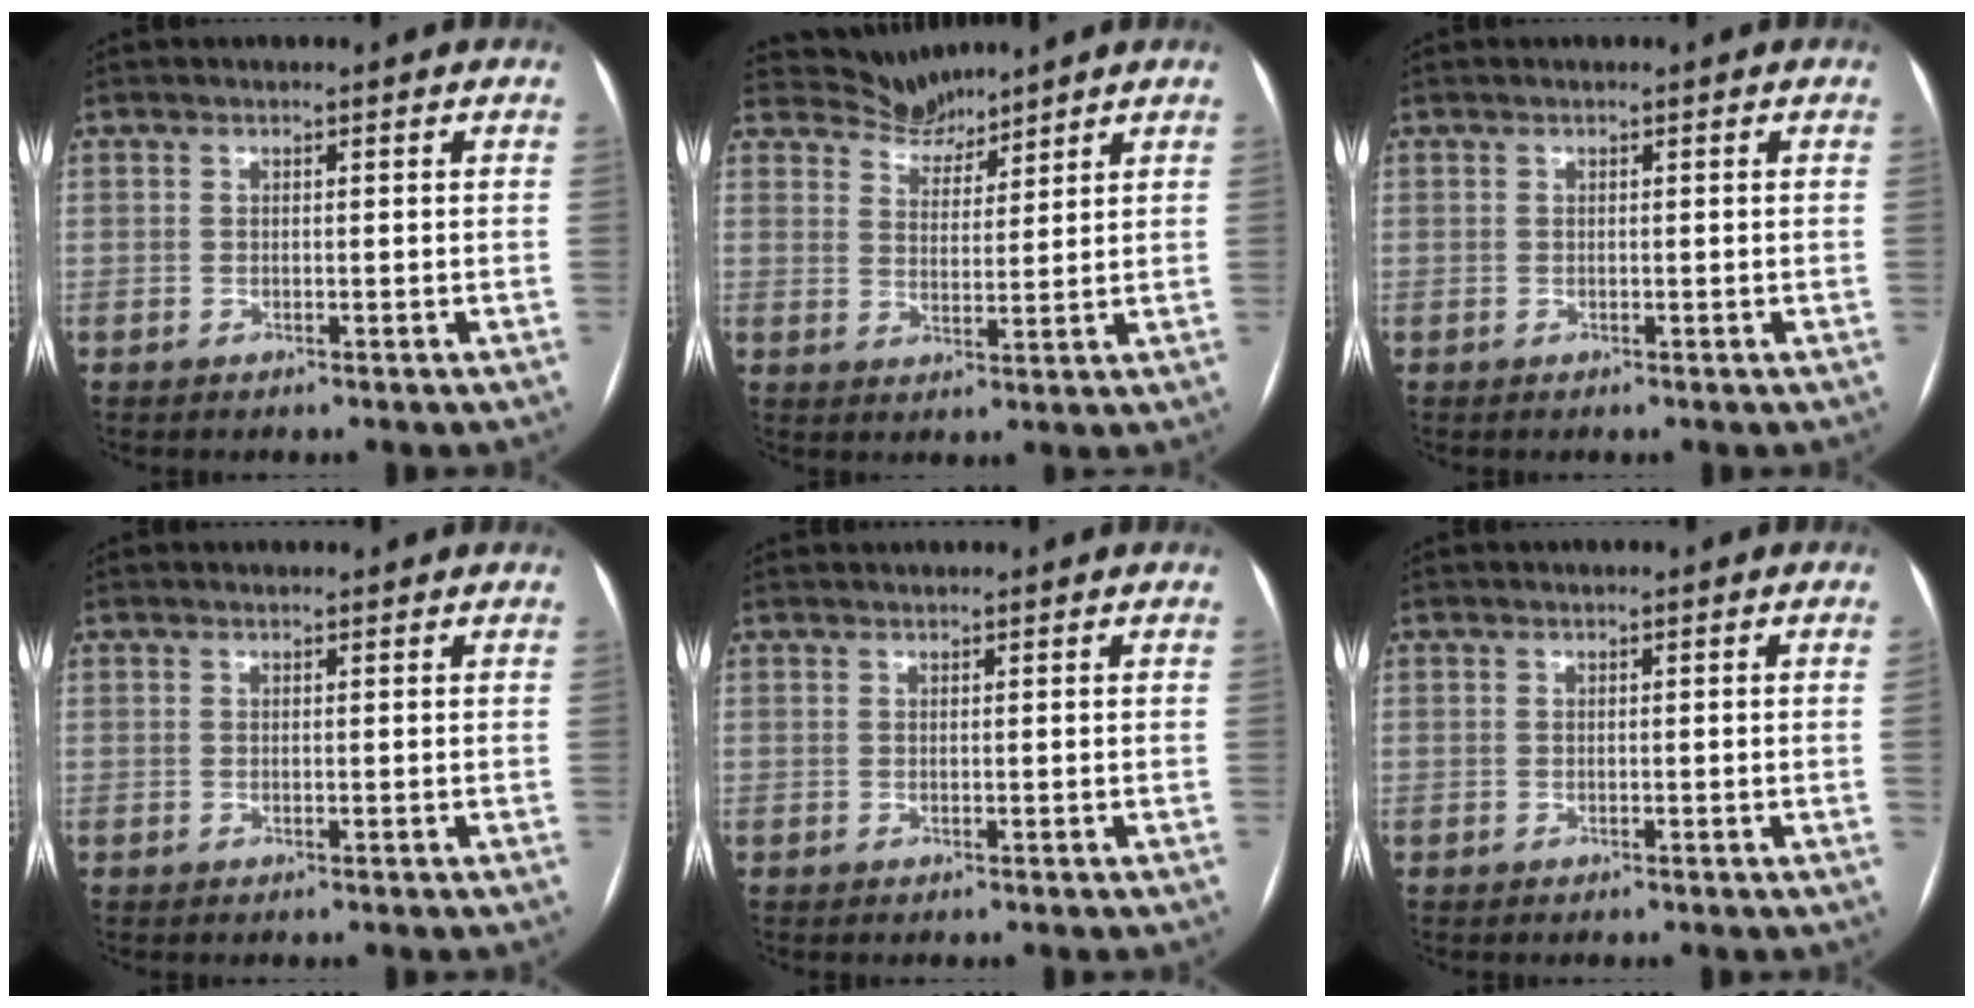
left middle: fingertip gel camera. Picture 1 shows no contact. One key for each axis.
{"total": 4.9, "fx": 4.8, "fy": 0.9, "fz": -0.8, "tx": 0.012, "ty": 0.006, "tz": 0.091}
{"total": 0.0}
{"total": 1.0, "fx": 0.9, "fy": 0.3, "fz": 0.1, "tx": -0.008, "ty": 0.011, "tz": 0.015}
{"total": 1.2, "fx": 1.2, "fy": 0.1, "fz": 0.1, "tx": -0.004, "ty": 0.022, "tz": 0.024}
{"total": 0.9, "fx": -0.1, "fy": -0.4, "fz": 0.8, "tx": -0.005, "ty": 0.001, "tz": -0.004}